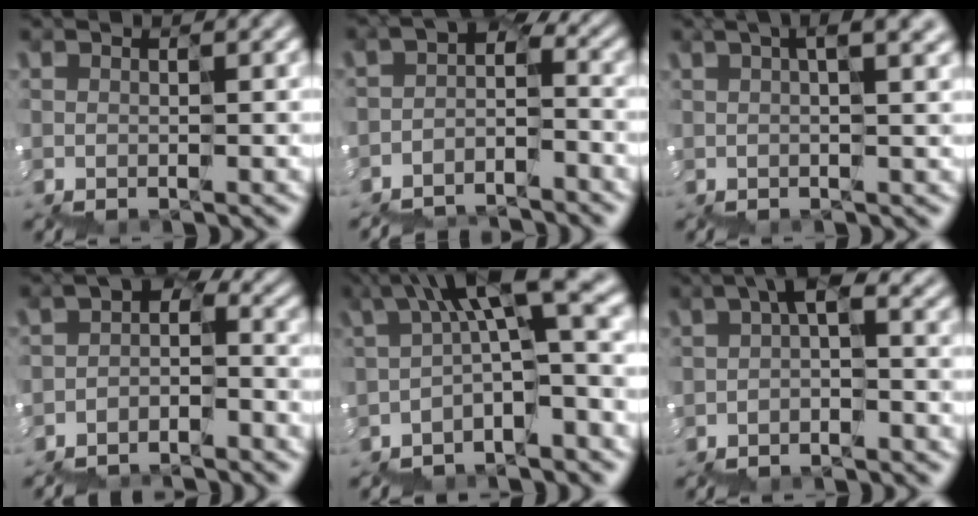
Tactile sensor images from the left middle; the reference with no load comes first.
{"total": 4.7, "force": [-4.2, 1.7, 1.3], "torque": [-0.043, -0.009, -0.067]}
{"total": 6.3, "force": [1.9, 2.7, 5.3], "torque": [-0.044, 0.024, 0.022]}
{"total": 3.8, "force": [-3.2, 1.6, 1.3], "torque": [-0.039, -0.004, -0.053]}
{"total": 7.7, "force": [0.0, 2.0, 7.4], "torque": [-0.118, 0.037, -0.008]}
{"total": 1.6, "force": [-0.3, 0.3, 1.5], "torque": [-0.037, 0.009, -0.011]}